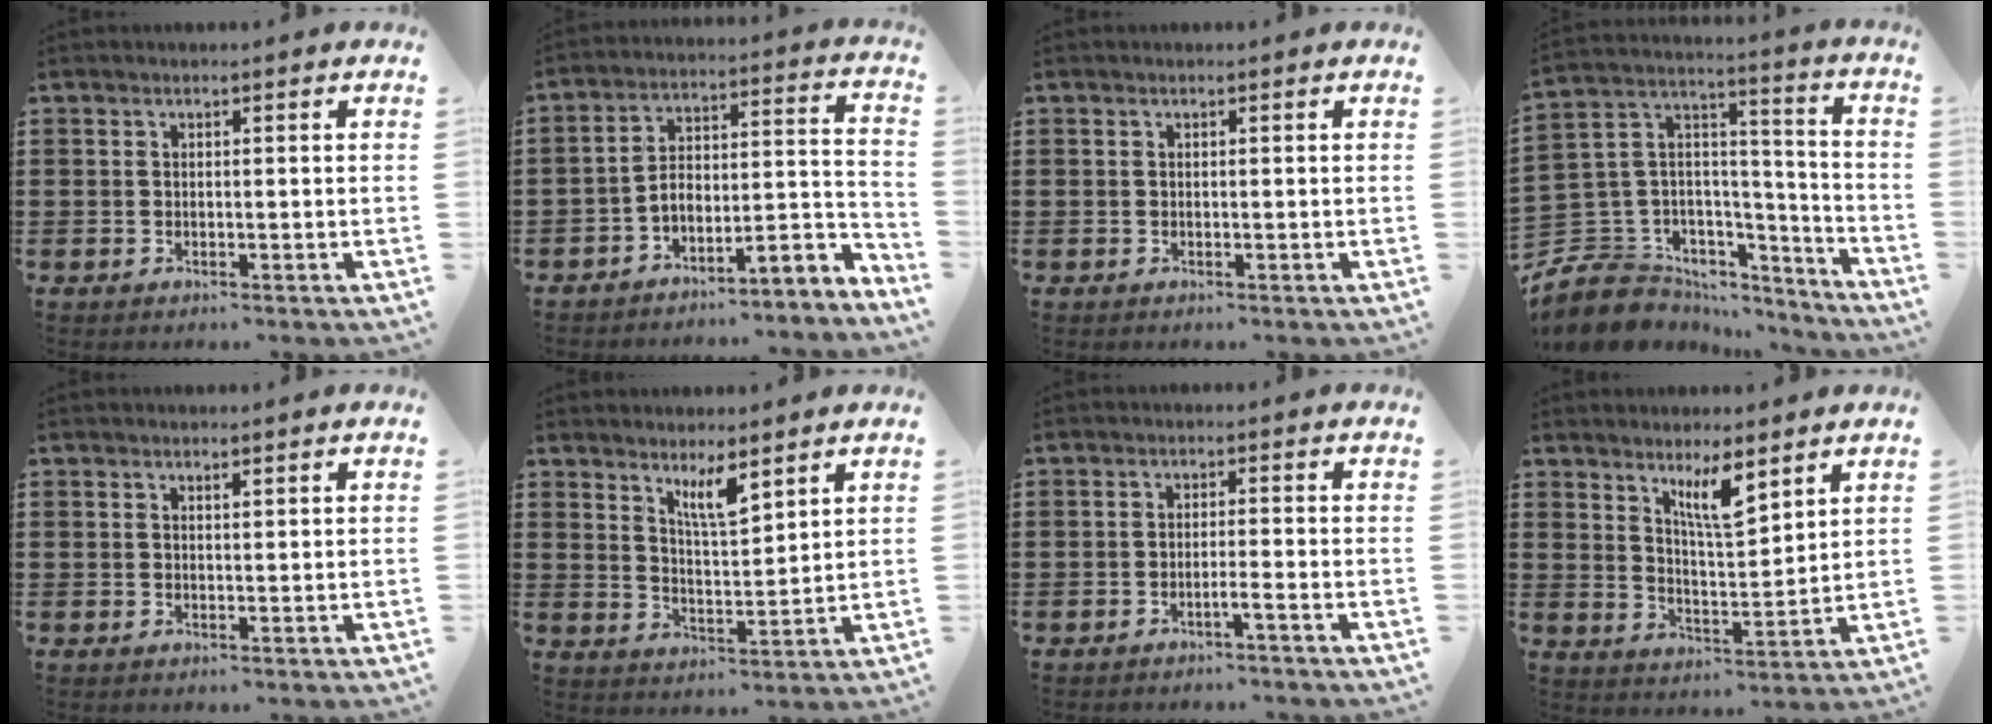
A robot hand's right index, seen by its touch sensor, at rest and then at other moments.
{"total": 4.5, "force": [-3.4, 1.4, 2.5], "torque": [-0.047, -0.013, -0.071]}
{"total": 0.0}
{"total": 8.4, "force": [-5.2, 6.5, 1.5], "torque": [-0.071, -0.014, -0.098]}
{"total": 0.8, "force": [0.7, 0.2, 0.4], "torque": [-0.008, 0.001, 0.014]}
{"total": 5.4, "force": [4.1, 1.0, 3.3], "torque": [-0.067, -0.010, 0.071]}
{"total": 1.6, "force": [-1.2, -0.3, 1.0], "torque": [-0.018, -0.002, -0.022]}
{"total": 6.8, "force": [4.8, 1.4, 4.6], "torque": [-0.087, -0.016, 0.081]}